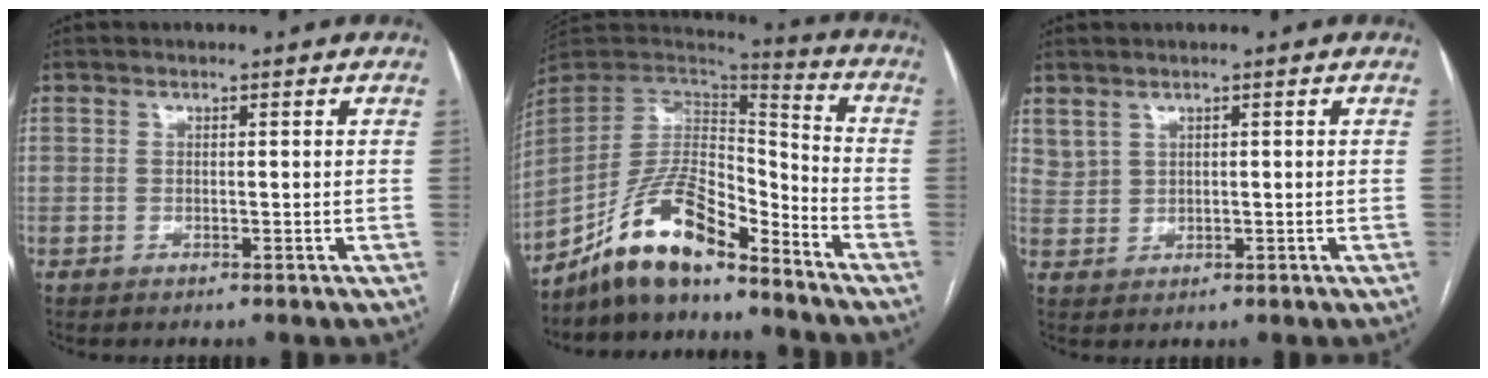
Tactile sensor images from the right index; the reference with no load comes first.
{"total": 14.1, "force": [-10.8, 4.1, 8.1], "torque": [-0.151, 0.026, -0.198]}
{"total": 2.3, "force": [1.9, 1.2, 0.6], "torque": [-0.013, 0.003, 0.045]}